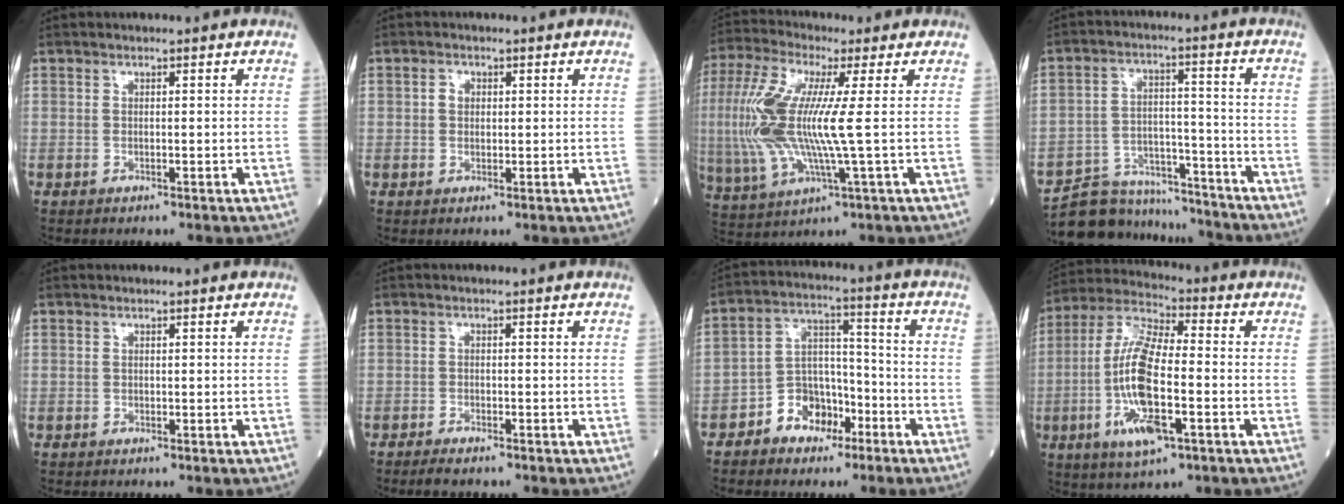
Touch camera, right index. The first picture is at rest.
{"total": 1.4, "force": [0.2, 1.1, 0.8], "torque": [-0.012, 0.002, 0.002]}
{"total": 14.0, "force": [0.5, 1.7, 13.9], "torque": [-0.324, -0.001, 0.005]}
{"total": 12.5, "force": [-11.9, 3.8, 0.5], "torque": [-0.001, 0.037, -0.190]}
{"total": 0.0}
{"total": 2.6, "force": [-2.3, 0.5, 1.2], "torque": [-0.021, -0.005, -0.033]}
{"total": 7.8, "force": [-4.6, 5.2, 3.6], "torque": [-0.074, 0.025, -0.082]}
{"total": 14.6, "force": [-3.6, 3.5, 13.7], "torque": [-0.285, -0.007, -0.068]}